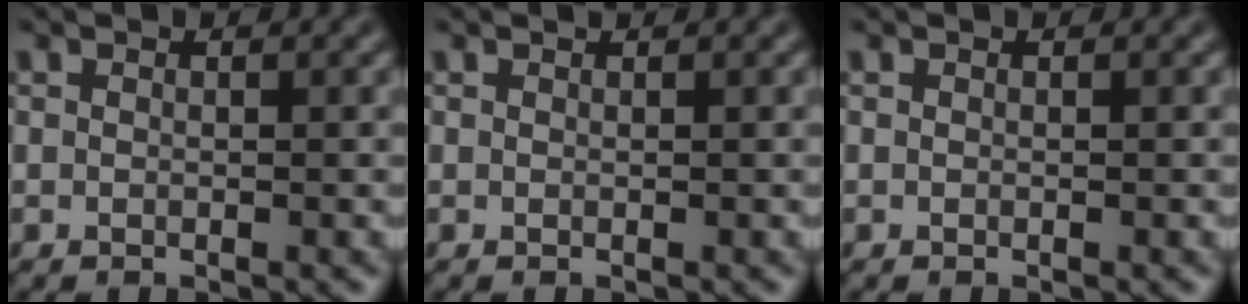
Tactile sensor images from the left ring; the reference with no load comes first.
{"total": 0.0}
{"total": 0.0}